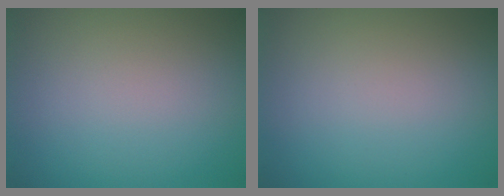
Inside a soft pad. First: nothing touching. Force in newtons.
{"total": 0.0}